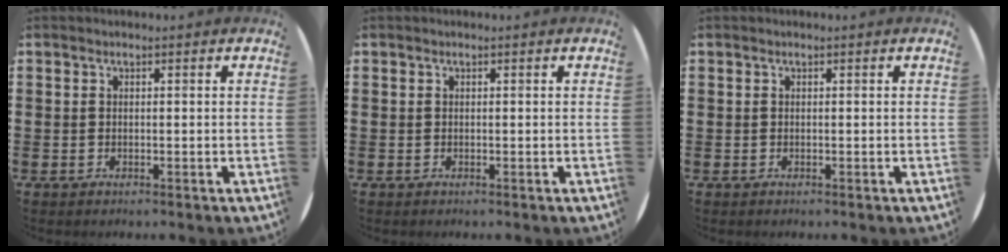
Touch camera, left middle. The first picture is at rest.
{"total": 0.0}
{"total": 0.0}